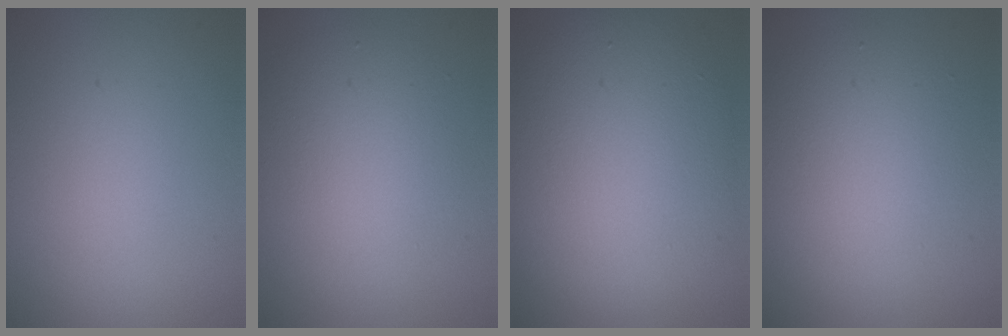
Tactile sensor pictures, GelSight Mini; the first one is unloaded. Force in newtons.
{"total": 4.5, "press": 4.5, "slide": 0.3}
{"total": 9.3, "press": 9.3, "slide": 0.5}
{"total": 4.8, "press": 4.8, "slide": 0.3}